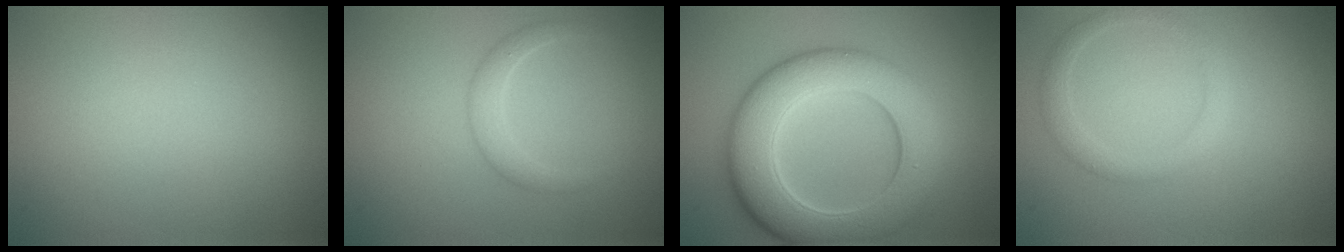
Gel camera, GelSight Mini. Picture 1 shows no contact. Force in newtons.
{"total": 1.7, "press": 1.7, "slide": 0.1}
{"total": 9.5, "press": 9.5, "slide": 0.2}
{"total": 1.8, "press": 1.8, "slide": 0.1}